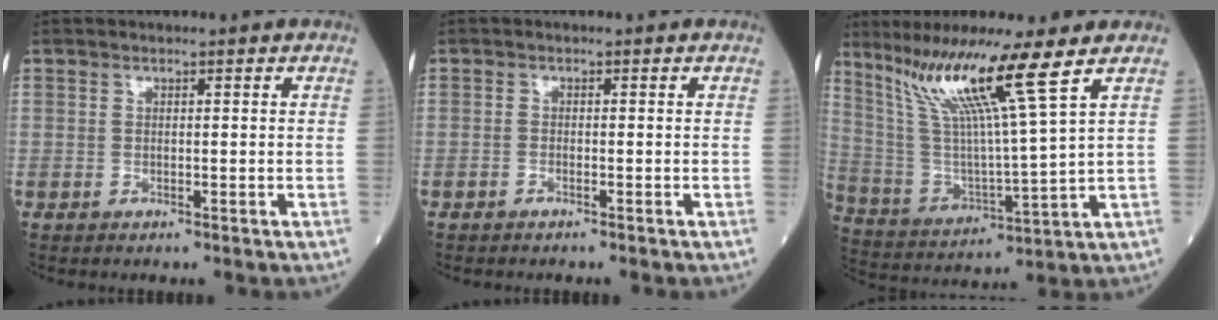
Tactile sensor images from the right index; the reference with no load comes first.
{"total": 0.6, "force": [-0.5, 0.1, 0.3], "torque": [-0.008, 0.000, -0.011]}
{"total": 14.5, "force": [9.2, -2.3, 11.0], "torque": [-0.212, 0.000, 0.173]}